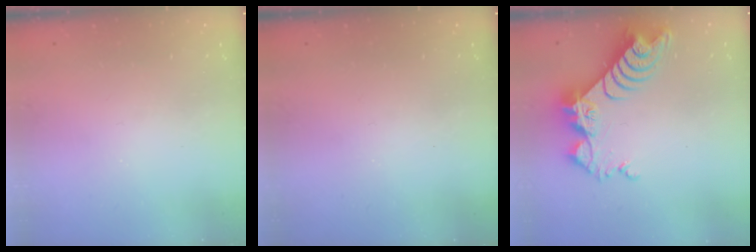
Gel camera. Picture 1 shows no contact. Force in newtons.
{"total": 0.0}
{"total": 11.3, "press": 11.2, "slide": 0.8}